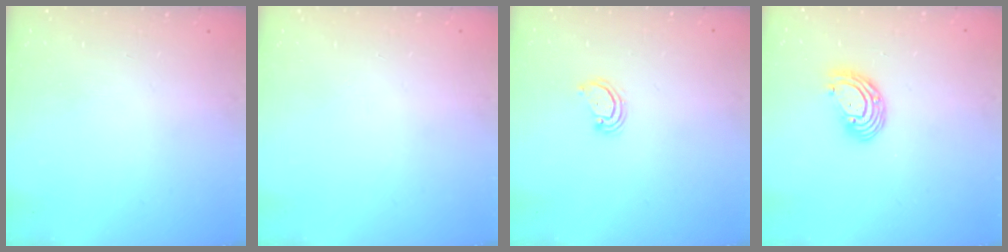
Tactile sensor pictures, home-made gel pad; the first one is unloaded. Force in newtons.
{"total": 0.0}
{"total": 2.8, "press": 2.8, "slide": 0.2}
{"total": 8.2, "press": 8.1, "slide": 1.3}